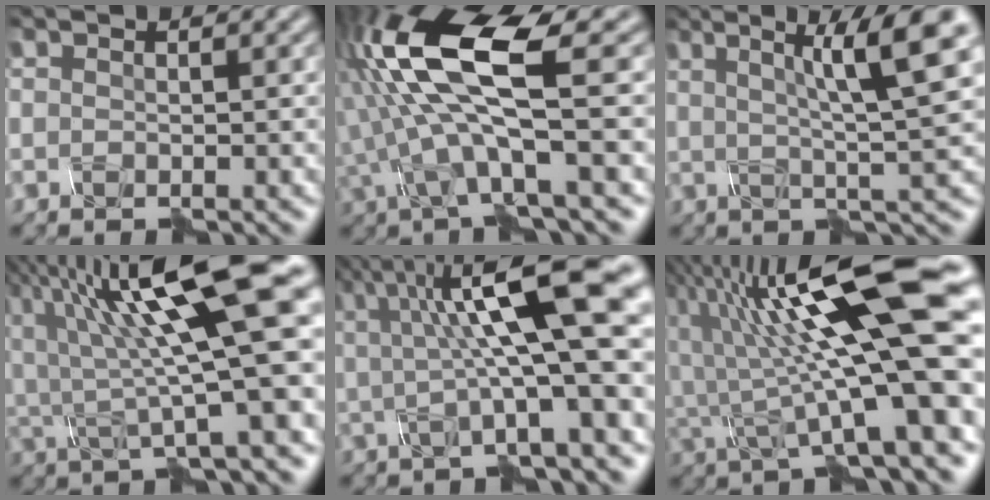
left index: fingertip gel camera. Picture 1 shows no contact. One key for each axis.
{"total": 7.3, "fx": -1.0, "fy": 1.2, "fz": 7.1, "tx": -0.188, "ty": -0.014, "tz": 0.020}
{"total": 6.9, "fx": 1.4, "fy": 0.2, "fz": 6.7, "tx": -0.119, "ty": -0.009, "tz": 0.054}
{"total": 10.4, "fx": 2.9, "fy": 1.3, "fz": 9.9, "tx": -0.193, "ty": -0.014, "tz": 0.085}
{"total": 9.9, "fx": 1.0, "fy": 2.0, "fz": 9.6, "tx": -0.180, "ty": -0.019, "tz": 0.049}
{"total": 12.5, "fx": 1.6, "fy": 1.2, "fz": 12.3, "tx": -0.213, "ty": -0.020, "tz": 0.067}